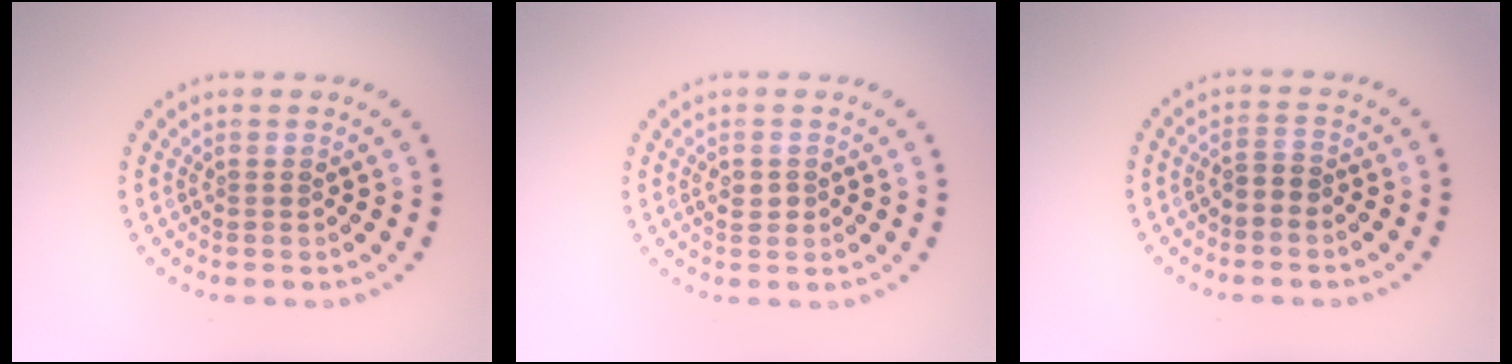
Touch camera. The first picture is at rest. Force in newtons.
{"total": 1.2, "press": 1.1, "slide": 0.3}
{"total": 1.6, "press": 1.4, "slide": 0.8}